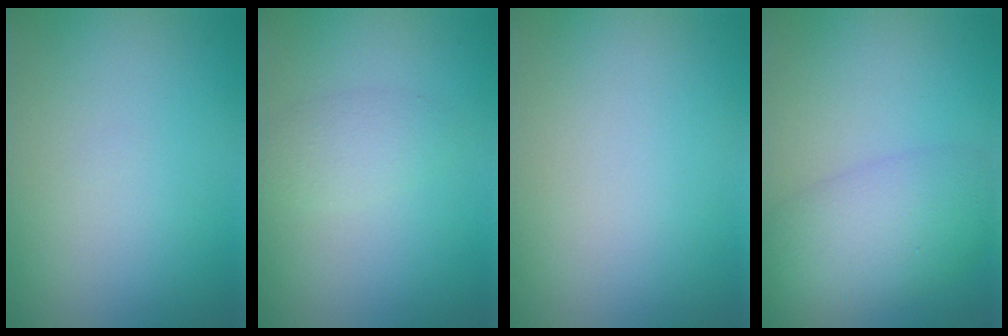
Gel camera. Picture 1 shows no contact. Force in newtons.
{"total": 1.9, "press": 1.9, "slide": 0.1}
{"total": 0.0}
{"total": 5.2, "press": 5.1, "slide": 0.3}